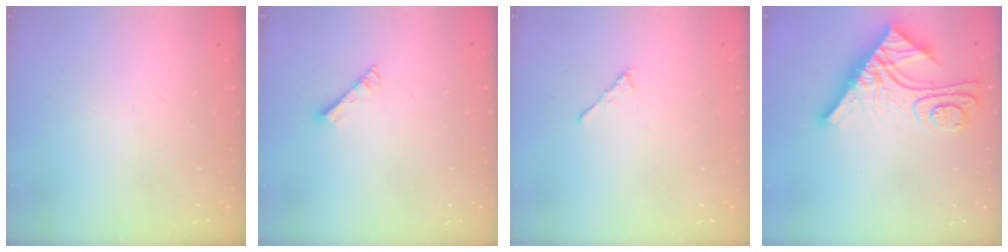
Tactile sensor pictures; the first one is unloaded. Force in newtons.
{"total": 3.5, "press": 3.4, "slide": 0.4}
{"total": 2.3, "press": 2.2, "slide": 0.6}
{"total": 14.7, "press": 14.6, "slide": 1.2}